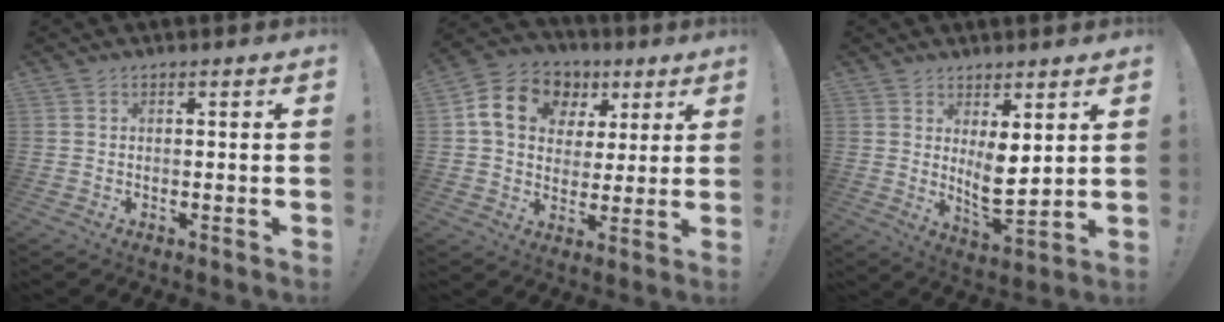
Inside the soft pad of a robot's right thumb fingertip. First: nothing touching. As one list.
[{"total": 14.7, "force": [5.5, 11.3, 7.7], "torque": [-0.120, -0.007, 0.107]}, {"total": 7.2, "force": [2.7, 3.1, 5.9], "torque": [-0.082, -0.031, 0.056]}]